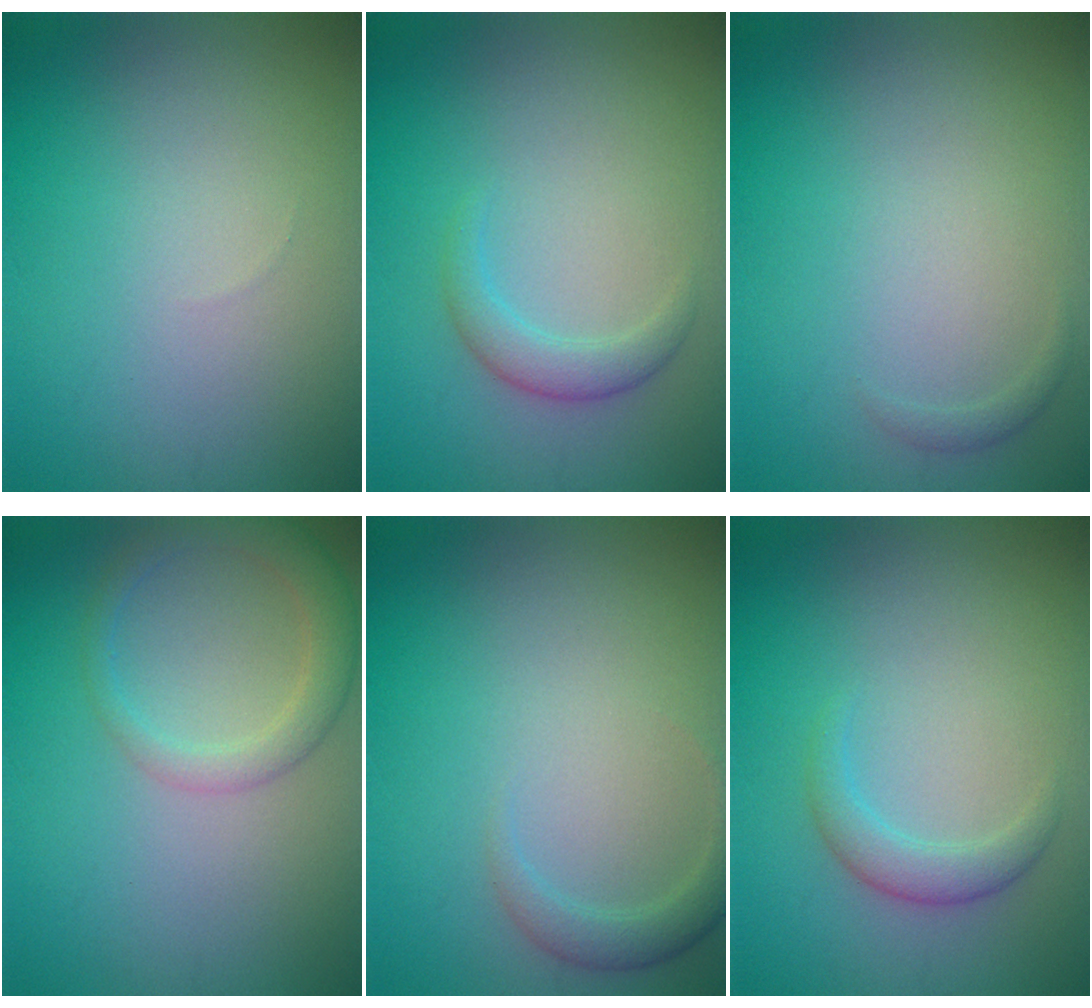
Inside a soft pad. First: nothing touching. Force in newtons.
{"total": 2.0, "press": 2.0, "slide": 0.1}
{"total": 0.6, "press": 0.6, "slide": 0.0}
{"total": 2.9, "press": 2.9, "slide": 0.2}
{"total": 1.9, "press": 1.9, "slide": 0.1}
{"total": 2.0, "press": 2.0, "slide": 0.1}